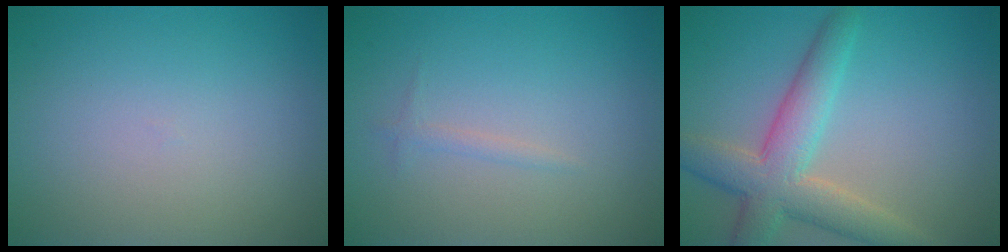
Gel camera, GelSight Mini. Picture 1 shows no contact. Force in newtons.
{"total": 0.7, "press": 0.7, "slide": 0.1}
{"total": 6.0, "press": 6.0, "slide": 0.4}